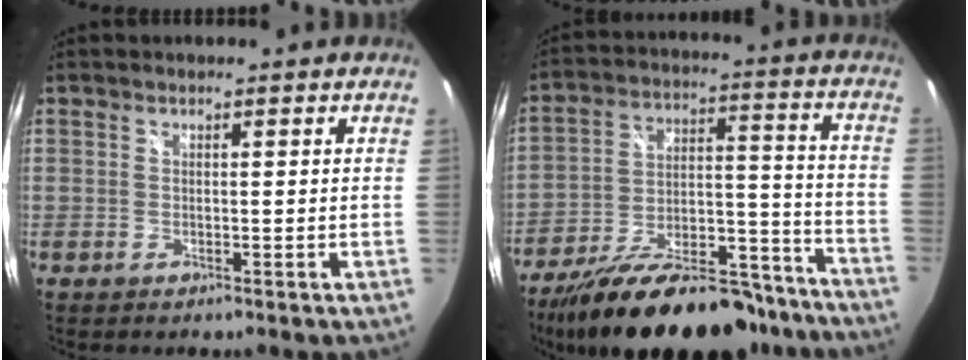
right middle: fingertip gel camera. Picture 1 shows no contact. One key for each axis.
{"total": 27.3, "fx": -21.3, "fy": 9.7, "fz": 14.2, "tx": -0.239, "ty": 0.007, "tz": -0.299}